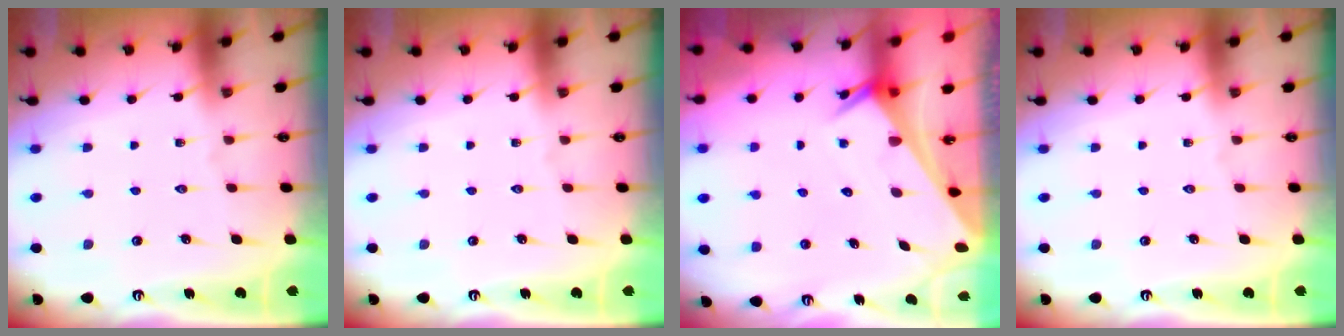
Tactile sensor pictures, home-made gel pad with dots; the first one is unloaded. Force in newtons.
{"total": 0.0}
{"total": 2.6, "press": 2.6, "slide": 0.1}
{"total": 0.0}